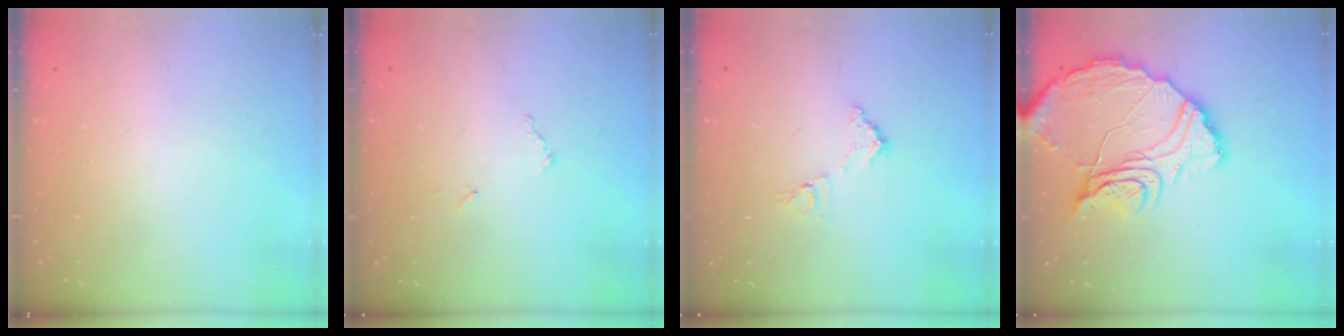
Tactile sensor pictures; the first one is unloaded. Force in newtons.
{"total": 6.3, "press": 6.3, "slide": 0.2}
{"total": 7.5, "press": 7.5, "slide": 0.4}
{"total": 15.8, "press": 15.7, "slide": 1.4}